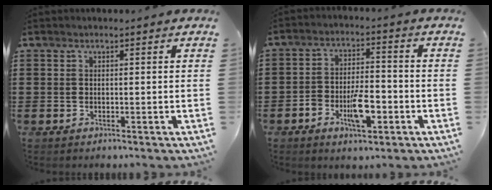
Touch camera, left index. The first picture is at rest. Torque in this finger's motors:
{"motor_torque": [0.57, 0.34, 0.33, 0.11]}